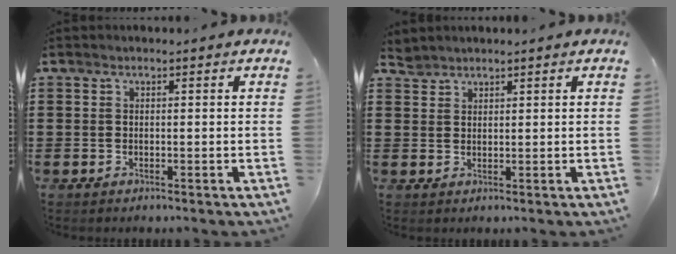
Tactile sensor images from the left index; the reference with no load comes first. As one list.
[{"total": 1.8, "force": [1.7, 0.4, 0.0], "torque": [-0.006, 0.001, 0.035]}]